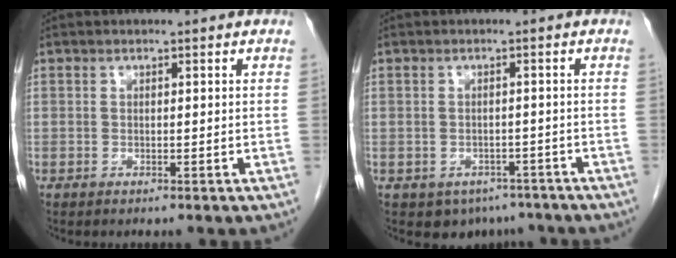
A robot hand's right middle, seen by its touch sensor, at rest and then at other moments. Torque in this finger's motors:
{"motor_torque": [0.04, -0.03, -0.02, 0.01]}